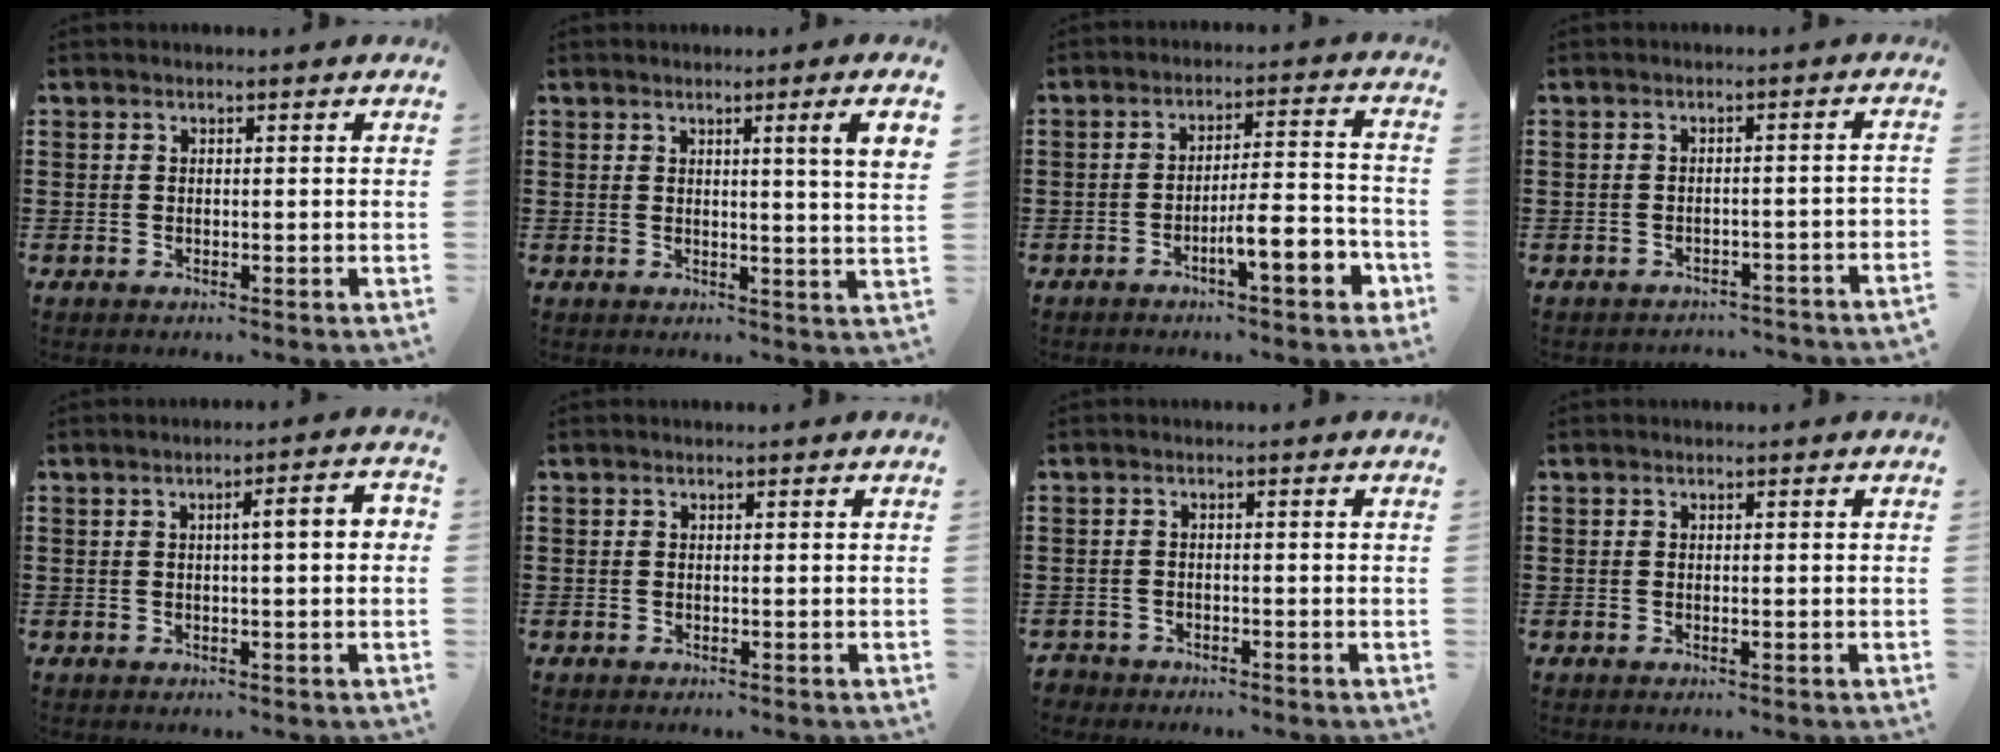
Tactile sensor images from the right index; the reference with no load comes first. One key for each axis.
{"total": 4.3, "fx": 1.9, "fy": -0.8, "fz": 3.8, "tx": -0.067, "ty": -0.010, "tz": 0.028}
{"total": 7.4, "fx": -3.8, "fy": 1.3, "fz": 6.3, "tx": -0.095, "ty": -0.006, "tz": -0.067}
{"total": 2.3, "fx": -2.2, "fy": 0.3, "fz": 0.5, "tx": -0.014, "ty": 0.000, "tz": -0.046}
{"total": 3.7, "fx": 0.2, "fy": 0.3, "fz": 3.7, "tx": -0.067, "ty": 0.001, "tz": -0.001}
{"total": 0.0}
{"total": 1.5, "fx": -1.5, "fy": 0.5, "fz": -0.1, "tx": -0.005, "ty": 0.001, "tz": -0.034}
{"total": 0.0}